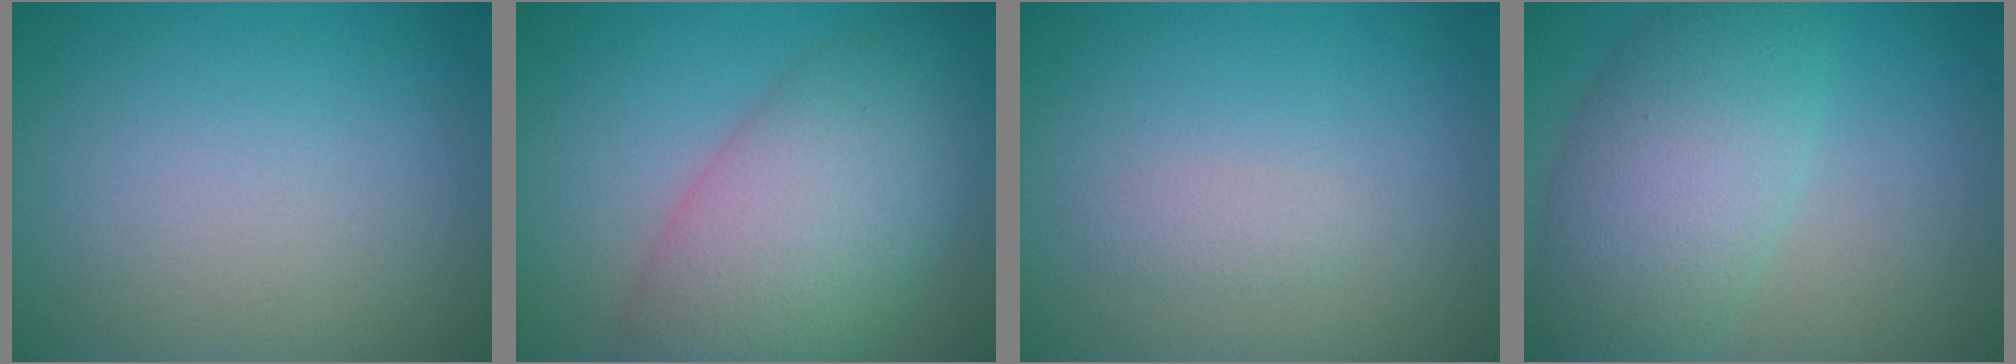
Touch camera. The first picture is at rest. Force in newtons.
{"total": 10.1, "press": 10.0, "slide": 0.5}
{"total": 1.1, "press": 1.1, "slide": 0.1}
{"total": 7.8, "press": 7.8, "slide": 0.1}